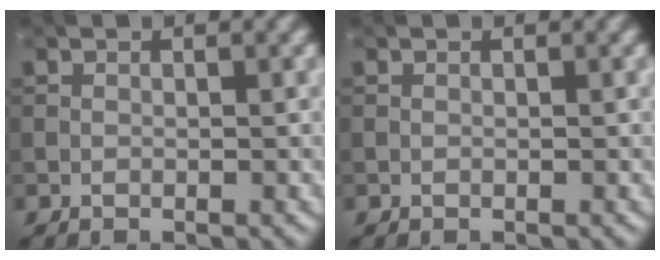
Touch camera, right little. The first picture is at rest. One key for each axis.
{"total": 0.0}